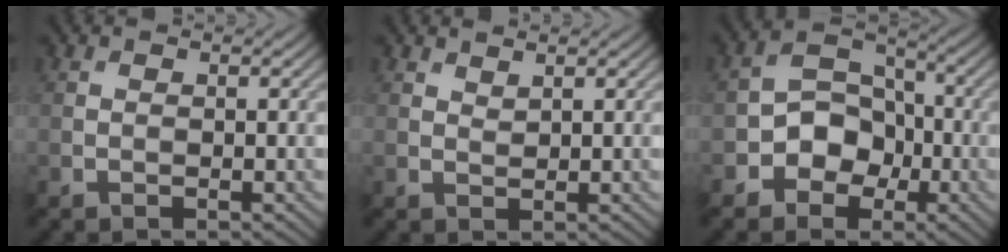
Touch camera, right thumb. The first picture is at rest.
{"total": 1.1, "force": [1.0, 0.2, 0.4], "torque": [-0.011, -0.002, 0.022]}
{"total": 6.8, "force": [-2.9, 5.2, 3.2], "torque": [-0.041, 0.004, -0.070]}